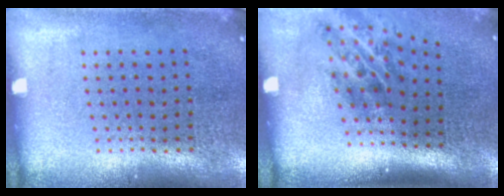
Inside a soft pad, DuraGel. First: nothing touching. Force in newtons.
{"total": 1.9, "press": 1.2, "slide": 1.5}